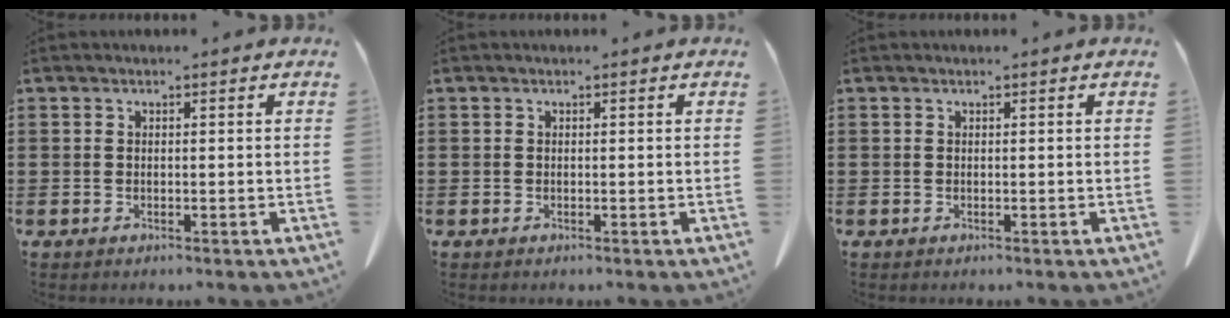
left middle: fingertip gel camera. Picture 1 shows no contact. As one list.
[{"total": 0.0}, {"total": 0.0}]